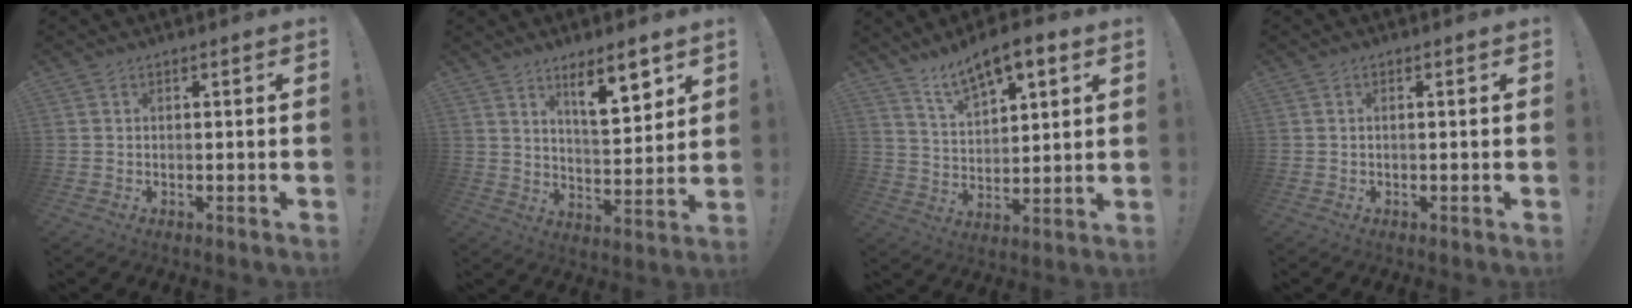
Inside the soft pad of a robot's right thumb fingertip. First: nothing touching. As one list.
[{"total": 11.0, "force": [6.9, 3.0, 8.0], "torque": [-0.104, -0.038, 0.112]}, {"total": 10.9, "force": [7.7, 4.4, 6.4], "torque": [-0.108, -0.043, 0.137]}, {"total": 0.8, "force": [-0.3, 0.0, 0.7], "torque": [-0.015, 0.001, -0.005]}]